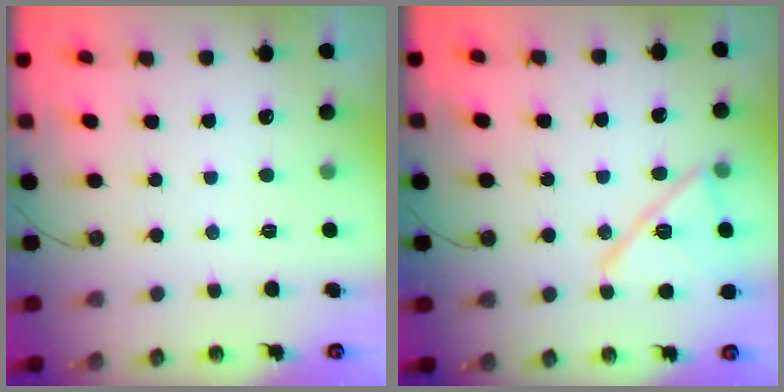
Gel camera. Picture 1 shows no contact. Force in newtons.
{"total": 15.1, "press": 15.1, "slide": 0.1}